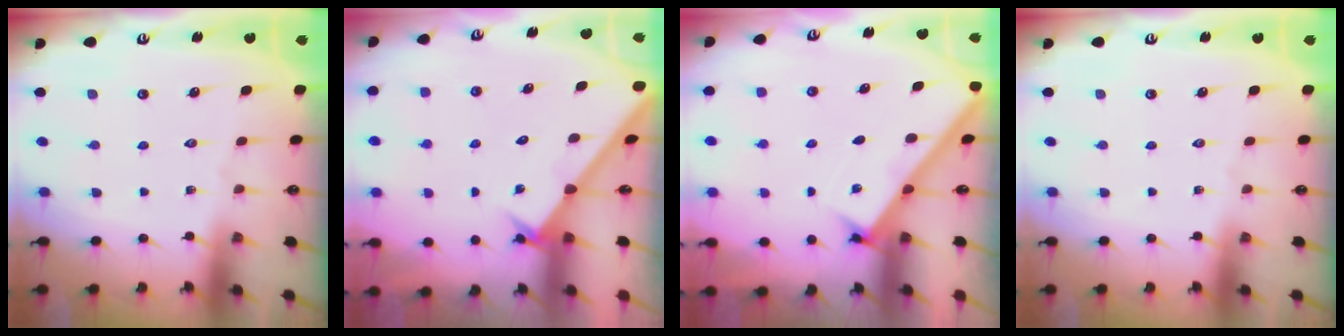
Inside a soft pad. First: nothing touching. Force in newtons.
{"total": 2.0, "press": 2.0, "slide": 0.2}
{"total": 2.3, "press": 2.3, "slide": 0.3}
{"total": 0.0}